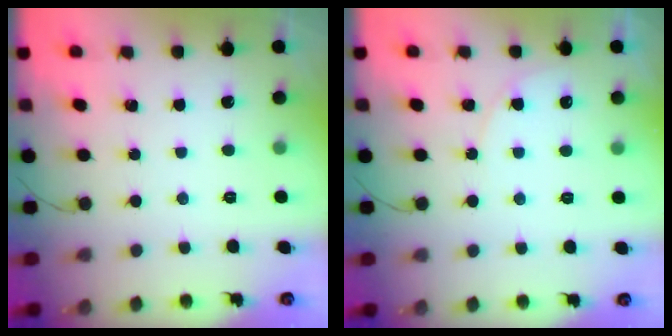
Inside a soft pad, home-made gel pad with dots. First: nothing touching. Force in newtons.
{"total": 4.2, "press": 4.2, "slide": 0.5}